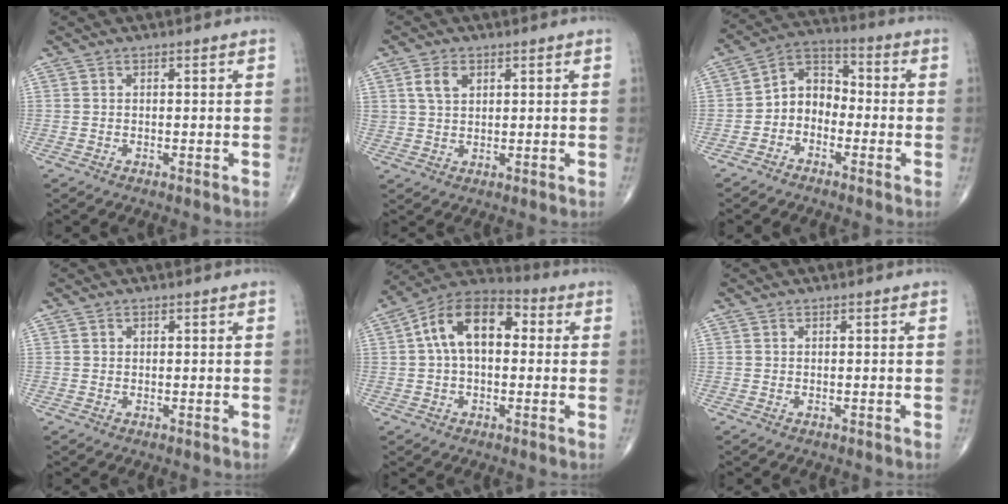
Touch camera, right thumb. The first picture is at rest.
{"total": 4.1, "force": [1.8, 2.8, 2.4], "torque": [-0.036, -0.004, 0.035]}
{"total": 7.5, "force": [-2.2, 5.8, 4.2], "torque": [-0.041, 0.038, -0.061]}
{"total": 0.5, "force": [0.2, 0.5, 0.1], "torque": [0.002, 0.000, 0.003]}
{"total": 13.8, "force": [2.1, 8.2, 10.9], "torque": [-0.172, 0.039, 0.023]}
{"total": 0.0}